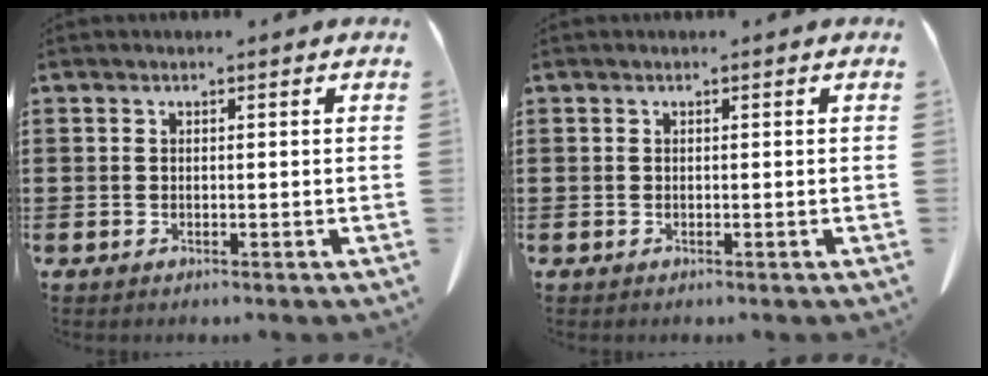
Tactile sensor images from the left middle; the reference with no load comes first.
{"total": 0.0}